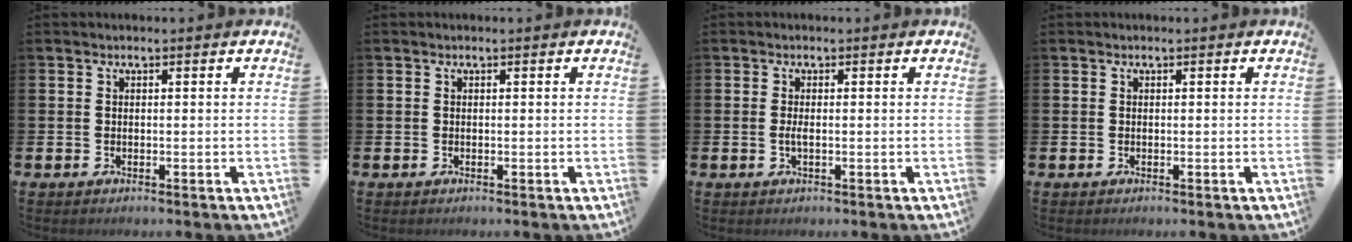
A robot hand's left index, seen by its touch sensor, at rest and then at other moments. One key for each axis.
{"total": 0.0}
{"total": 1.1, "fx": -0.2, "fy": 0.3, "fz": 1.0, "tx": -0.019, "ty": 0.001, "tz": -0.004}
{"total": 0.0}